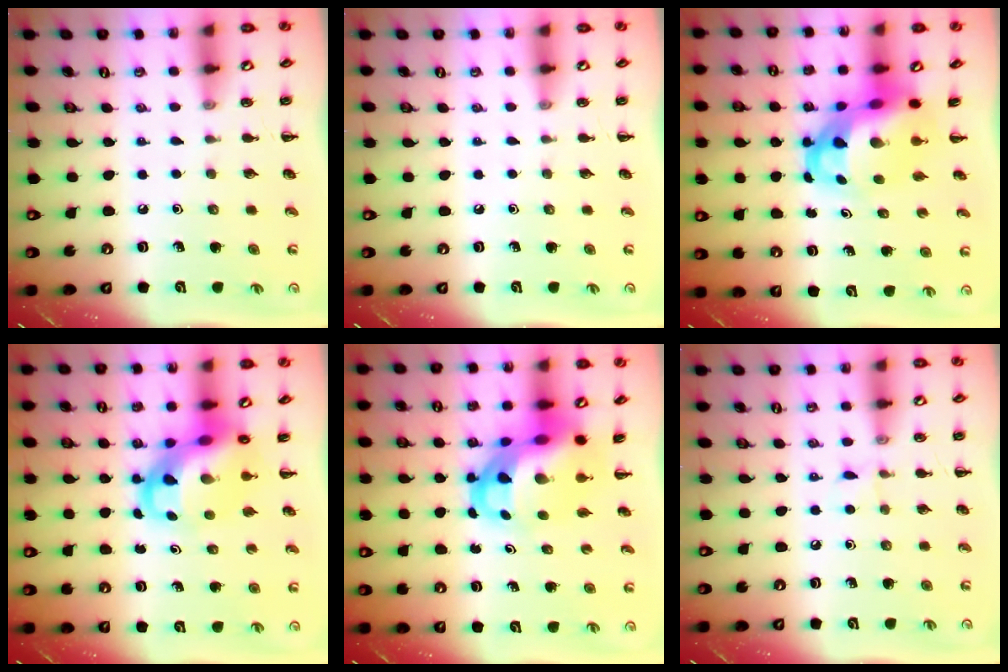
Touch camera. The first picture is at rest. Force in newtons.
{"total": 0.0}
{"total": 8.9, "press": 8.6, "slide": 2.4}
{"total": 8.1, "press": 7.7, "slide": 2.2}
{"total": 10.7, "press": 10.4, "slide": 2.5}
{"total": 4.4, "press": 4.1, "slide": 1.5}